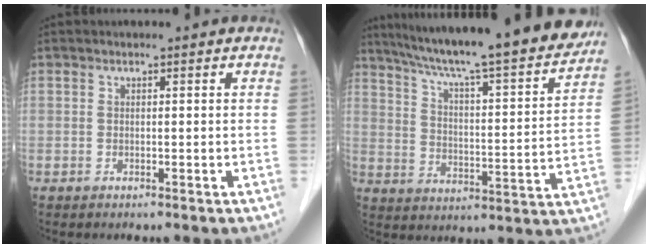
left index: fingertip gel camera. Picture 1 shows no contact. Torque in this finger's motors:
{"motor_torque": [0.43, -0.57, 0.95, 0.21]}